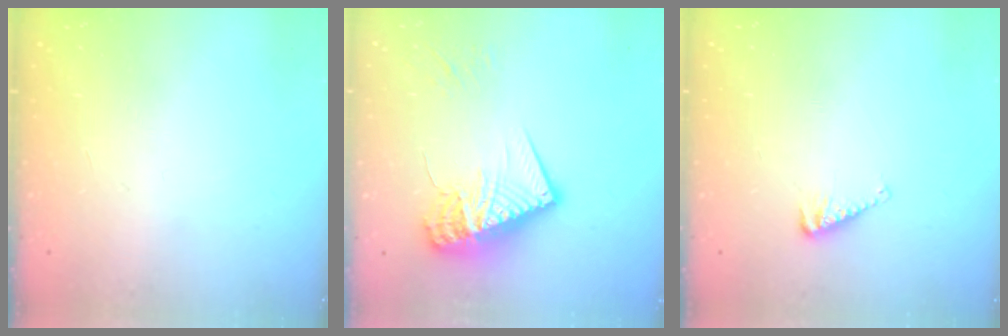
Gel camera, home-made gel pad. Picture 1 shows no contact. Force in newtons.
{"total": 15.7, "press": 15.6, "slide": 1.6}
{"total": 4.1, "press": 4.1, "slide": 0.5}